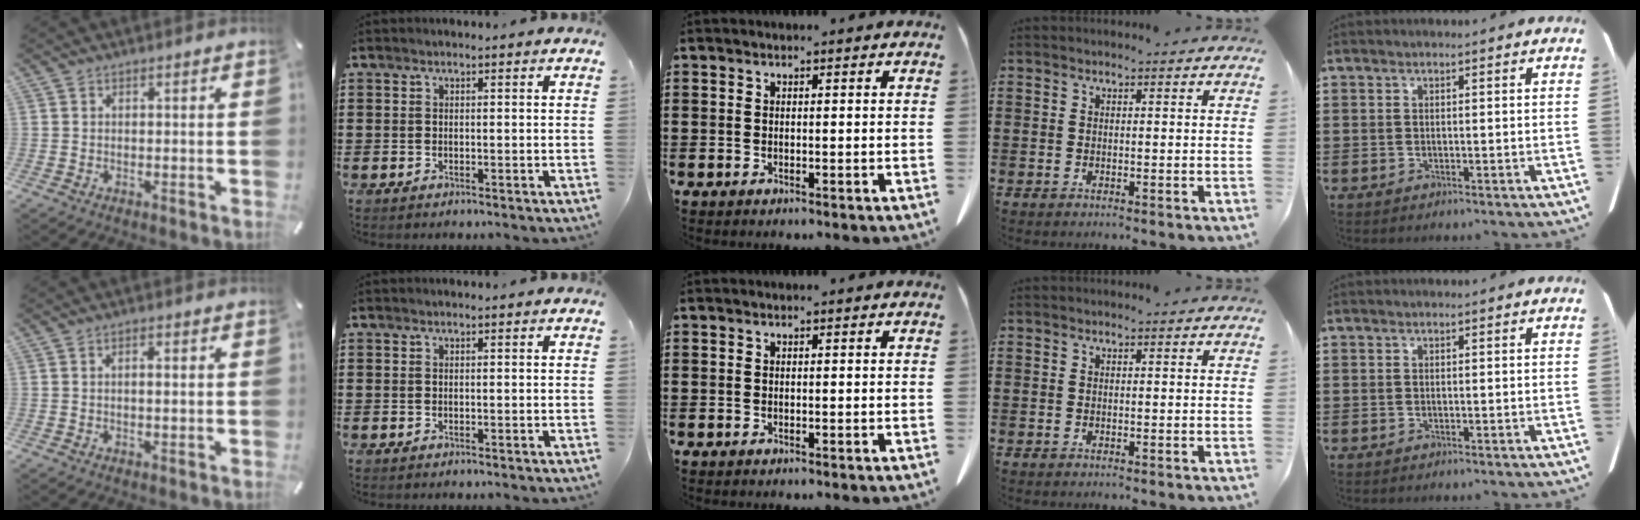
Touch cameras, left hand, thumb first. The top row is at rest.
{"thumb": {"total": 1.8, "force": [0.2, 0.7, 1.7], "torque": [-0.033, 0.004, 0.002]}}